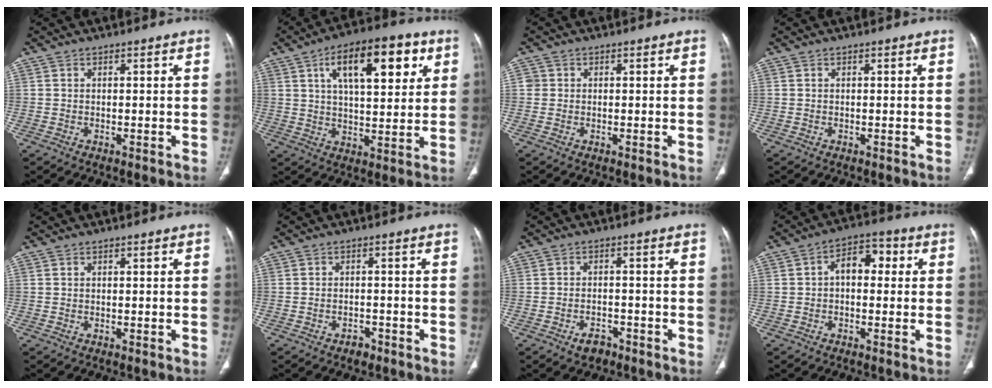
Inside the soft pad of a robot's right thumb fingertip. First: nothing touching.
{"total": 16.9, "force": [6.8, 7.3, 13.7], "torque": [-0.173, -0.005, 0.104]}
{"total": 1.4, "force": [0.2, 1.4, 0.2], "torque": [0.006, 0.003, 0.002]}
{"total": 0.0}
{"total": 0.0}
{"total": 2.0, "force": [-1.5, 1.1, 0.7], "torque": [-0.012, 0.008, -0.018]}
{"total": 3.4, "force": [-2.4, 1.9, 1.5], "torque": [-0.023, 0.016, -0.033]}
{"total": 6.7, "force": [0.6, 4.3, 5.1], "torque": [-0.054, 0.027, -0.002]}